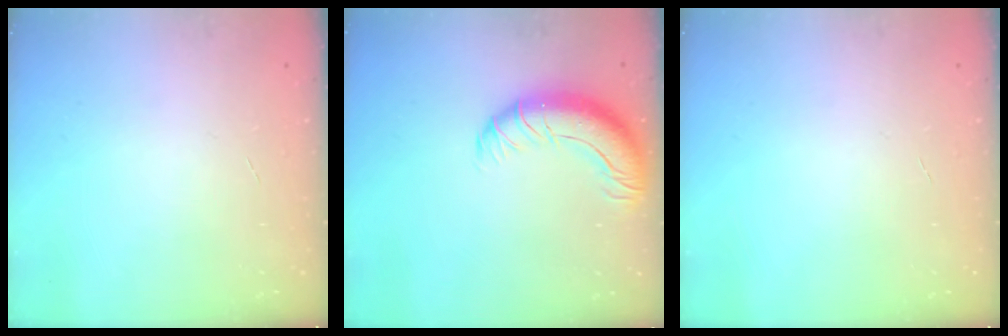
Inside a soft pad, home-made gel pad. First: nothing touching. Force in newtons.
{"total": 11.4, "press": 11.1, "slide": 2.8}
{"total": 0.0}